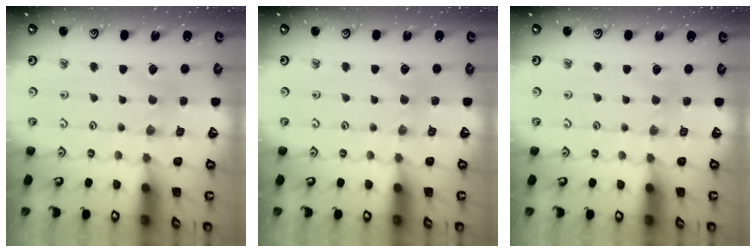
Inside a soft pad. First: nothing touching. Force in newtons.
{"total": 2.8, "press": 2.7, "slide": 0.5}
{"total": 1.6, "press": 1.5, "slide": 0.4}